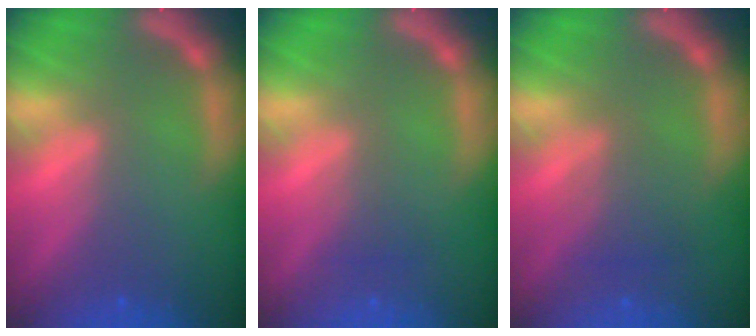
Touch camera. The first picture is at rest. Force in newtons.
{"total": 1.5}
{"total": 2.5}